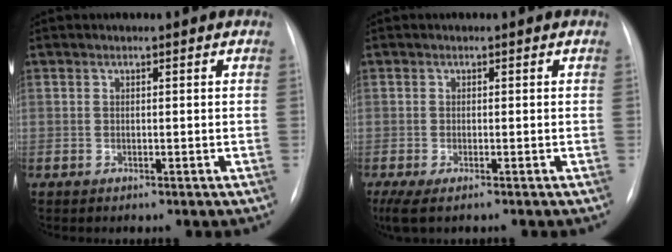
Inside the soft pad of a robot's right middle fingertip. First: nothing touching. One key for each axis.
{"total": 3.5, "fx": -2.5, "fy": 0.6, "fz": 2.4, "tx": -0.044, "ty": -0.010, "tz": -0.043}